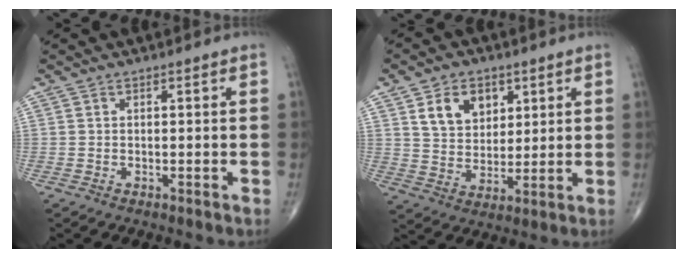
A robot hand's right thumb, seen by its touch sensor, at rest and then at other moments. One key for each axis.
{"total": 9.5, "fx": 4.2, "fy": 6.8, "fz": 5.2, "tx": -0.056, "ty": -0.024, "tz": 0.078}